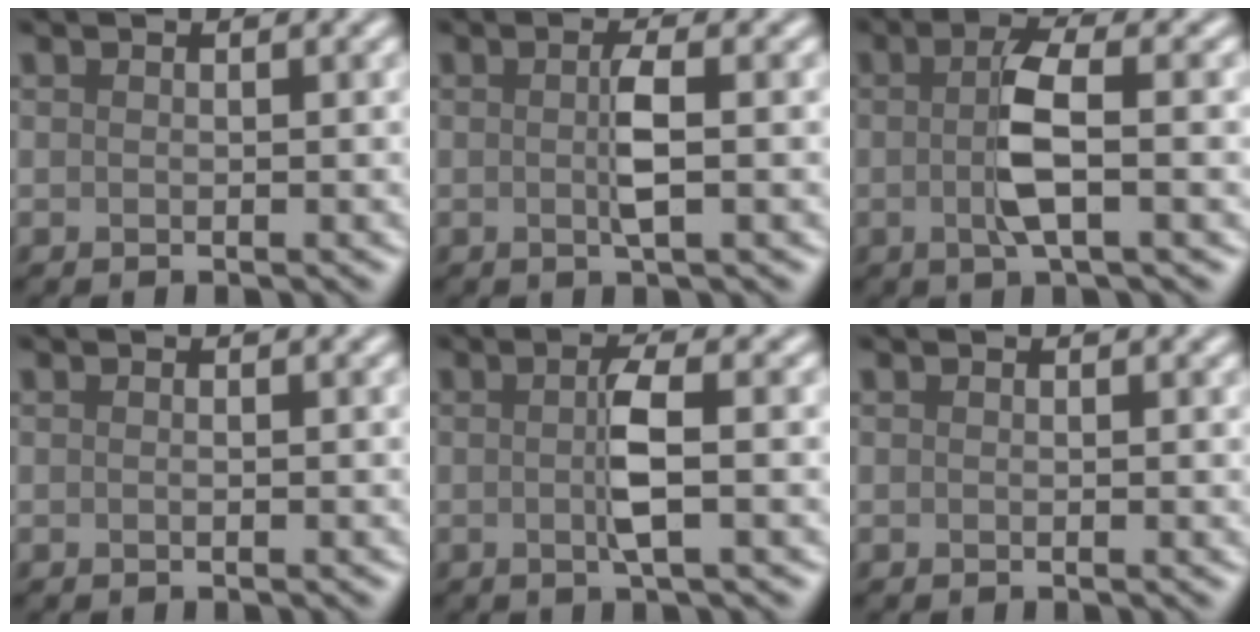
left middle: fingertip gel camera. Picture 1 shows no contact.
{"total": 2.3, "force": [0.0, 0.3, 2.3], "torque": [-0.043, 0.000, -0.001]}
{"total": 4.4, "force": [-0.1, 1.0, 4.3], "torque": [-0.082, 0.001, -0.004]}
{"total": 0.0}
{"total": 3.0, "force": [-0.1, 0.4, 3.0], "torque": [-0.057, -0.002, -0.003]}
{"total": 0.0}